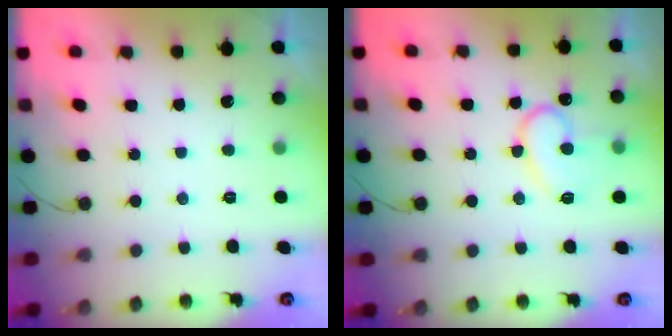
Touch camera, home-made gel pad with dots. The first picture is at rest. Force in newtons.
{"total": 14.1, "press": 14.1, "slide": 1.3}